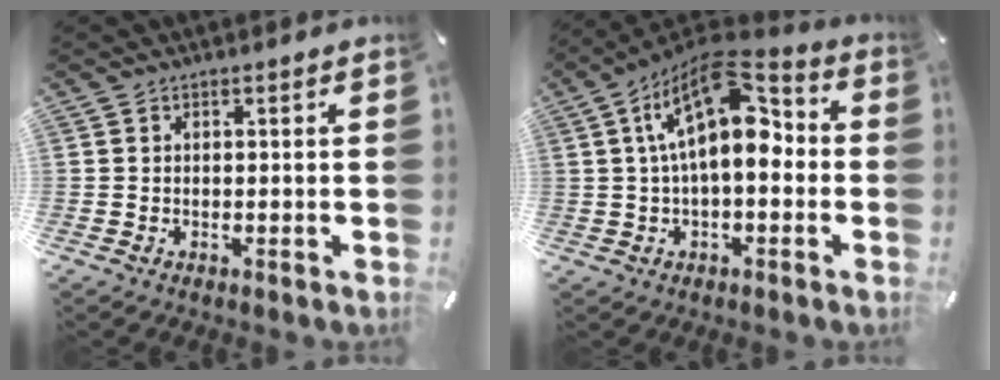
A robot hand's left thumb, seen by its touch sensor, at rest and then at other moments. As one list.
[{"total": 17.0, "force": [4.0, 8.7, 14.0], "torque": [-0.249, -0.019, 0.065]}]